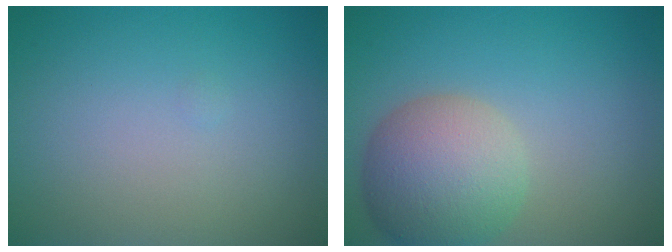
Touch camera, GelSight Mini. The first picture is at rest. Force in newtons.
{"total": 7.0, "press": 7.0, "slide": 0.3}